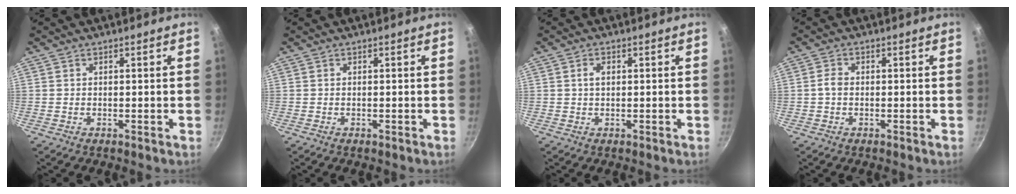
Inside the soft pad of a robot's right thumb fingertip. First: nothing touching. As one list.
[{"total": 0.0}, {"total": 1.7, "force": [0.3, 1.2, 1.3], "torque": [-0.020, 0.004, 0.004]}, {"total": 1.9, "force": [-0.4, 1.3, 1.3], "torque": [-0.027, 0.010, -0.010]}]